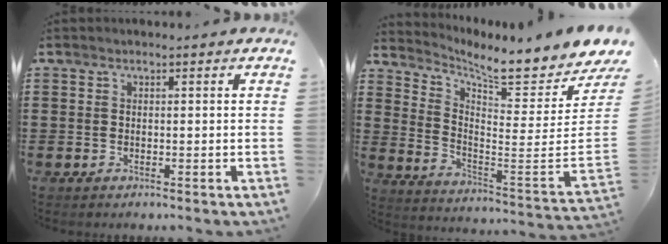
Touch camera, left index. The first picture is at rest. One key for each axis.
{"total": 6.4, "fx": 5.8, "fy": -0.3, "fz": 2.8, "tx": -0.072, "ty": -0.063, "tz": 0.090}